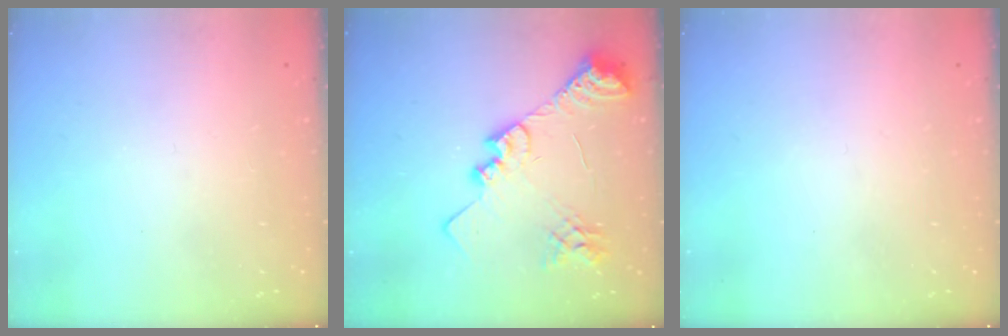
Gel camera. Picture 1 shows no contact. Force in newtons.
{"total": 22.6, "press": 22.4, "slide": 3.2}
{"total": 0.0}